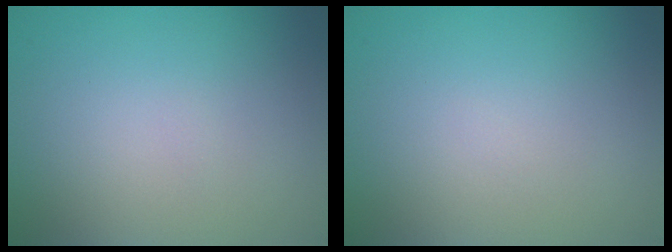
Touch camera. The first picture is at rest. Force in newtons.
{"total": 0.0}